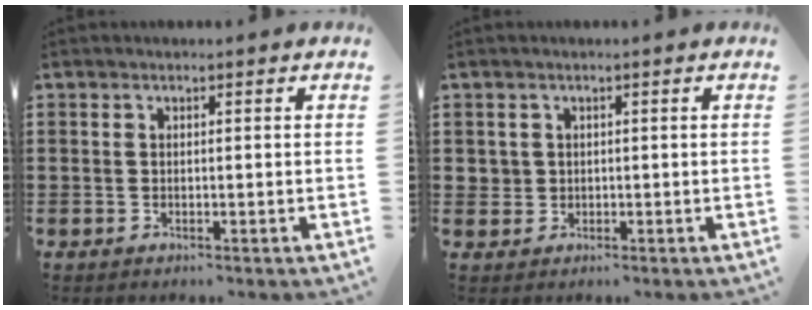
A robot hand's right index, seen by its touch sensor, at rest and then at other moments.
{"total": 1.4, "force": [0.1, 1.4, 0.1], "torque": [-0.009, 0.008, 0.001]}